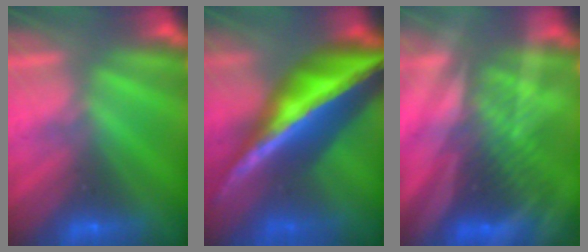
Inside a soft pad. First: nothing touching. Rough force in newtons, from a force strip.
{"total": 6.3}
{"total": 2.8}